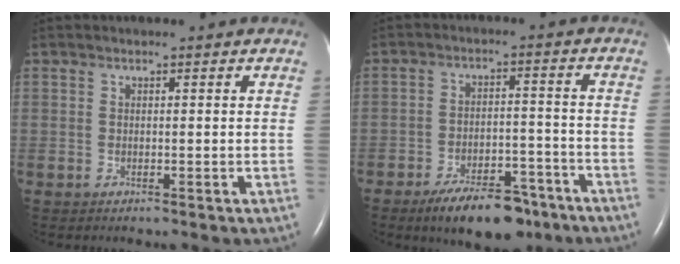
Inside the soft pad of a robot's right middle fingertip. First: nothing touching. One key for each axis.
{"total": 11.1, "fx": -8.1, "fy": 4.2, "fz": 6.3, "tx": -0.093, "ty": 0.002, "tz": -0.128}